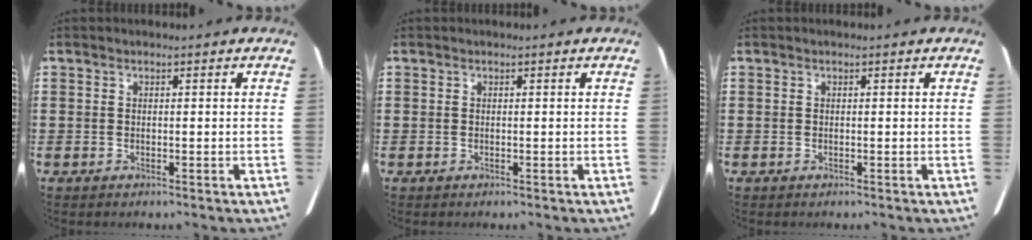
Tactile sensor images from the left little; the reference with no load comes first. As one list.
[{"total": 0.0}, {"total": 0.0}]